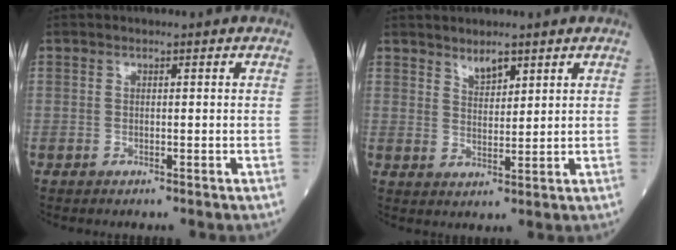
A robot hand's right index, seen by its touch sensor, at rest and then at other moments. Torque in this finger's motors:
{"motor_torque": [0.05, 0.09, 0.02, 0.02]}